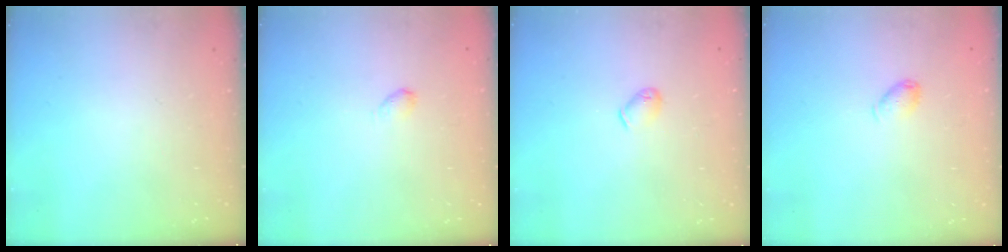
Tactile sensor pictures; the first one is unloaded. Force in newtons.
{"total": 2.9, "press": 2.9, "slide": 0.4}
{"total": 4.9, "press": 4.8, "slide": 0.9}
{"total": 5.2, "press": 5.1, "slide": 0.8}